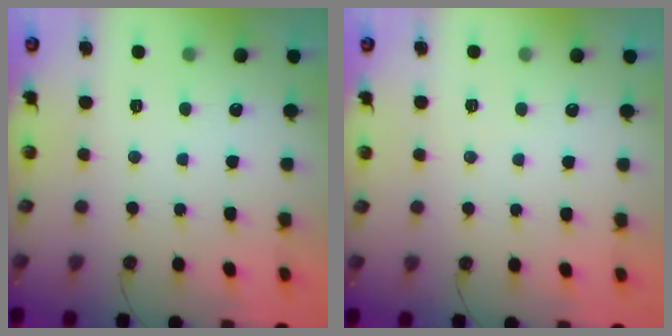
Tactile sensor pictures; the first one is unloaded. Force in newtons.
{"total": 4.9, "press": 2.7, "slide": 4.1}